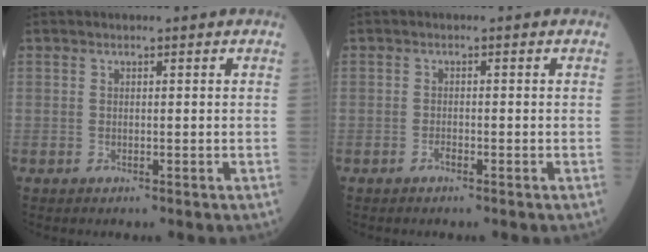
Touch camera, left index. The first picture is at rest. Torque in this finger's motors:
{"motor_torque": [0.03, -0.13, -0.02, 0.00]}